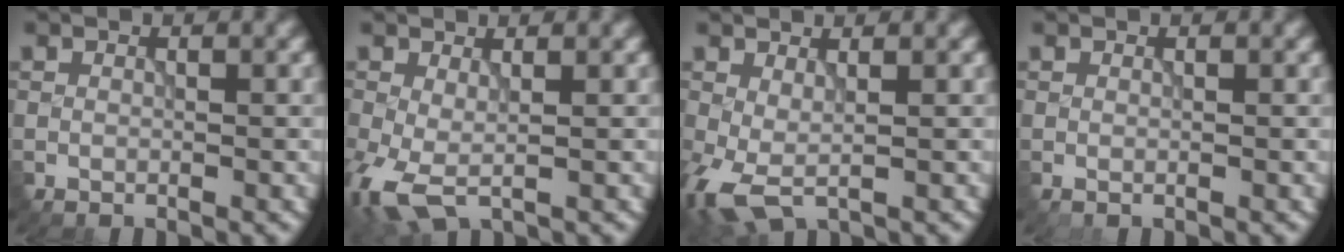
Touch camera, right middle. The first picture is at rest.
{"total": 4.5, "force": [-1.2, 2.2, 3.7], "torque": [-0.100, -0.008, -0.027]}
{"total": 3.8, "force": [-0.6, 1.8, 3.3], "torque": [-0.085, -0.004, -0.015]}
{"total": 0.0}